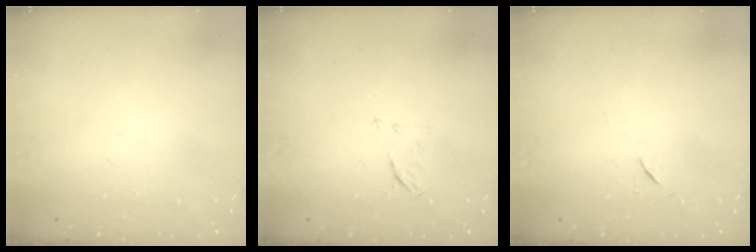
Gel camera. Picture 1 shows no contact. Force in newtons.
{"total": 5.3, "press": 5.2, "slide": 0.8}
{"total": 5.7, "press": 5.2, "slide": 2.4}